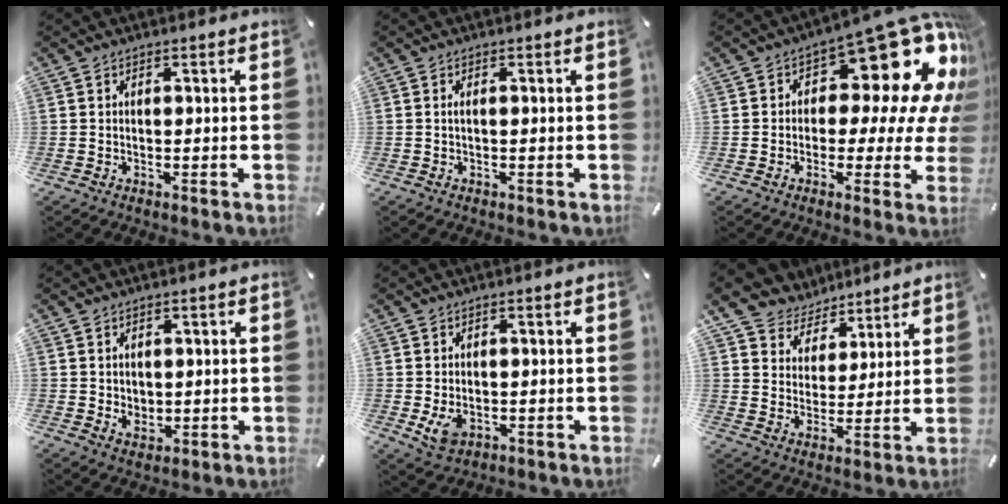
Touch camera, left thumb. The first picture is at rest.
{"total": 0.7, "force": [0.0, 0.1, 0.7], "torque": [-0.015, -0.002, 0.001]}
{"total": 20.3, "force": [8.9, 9.9, 15.3], "torque": [-0.206, -0.070, 0.149]}
{"total": 3.0, "force": [1.3, 2.7, 0.4], "torque": [0.005, -0.005, 0.024]}
{"total": 4.0, "force": [-0.5, 2.9, 2.6], "torque": [-0.042, -0.005, -0.010]}
{"total": 9.3, "force": [6.7, 6.4, 0.7], "torque": [-0.031, -0.052, 0.129]}